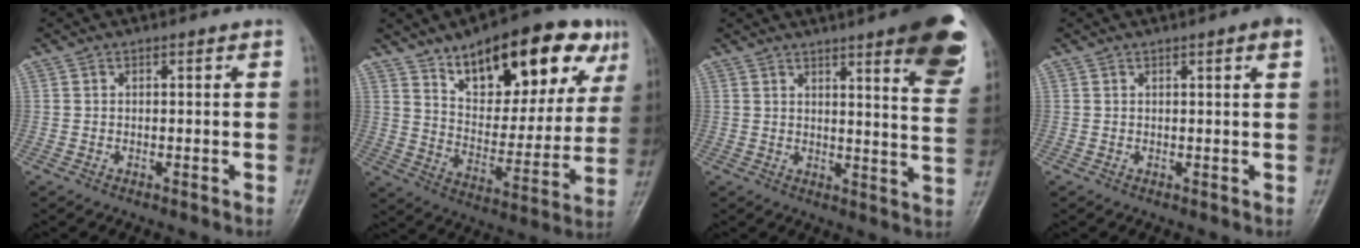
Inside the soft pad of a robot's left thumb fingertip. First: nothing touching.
{"total": 24.3, "force": [13.3, 10.3, 17.6], "torque": [-0.209, -0.032, 0.206]}
{"total": 16.2, "force": [9.4, 2.9, 12.9], "torque": [-0.130, -0.047, 0.107]}
{"total": 2.5, "force": [1.2, 0.1, 2.2], "torque": [-0.032, -0.001, 0.015]}